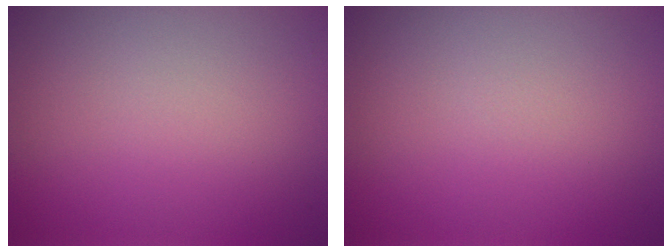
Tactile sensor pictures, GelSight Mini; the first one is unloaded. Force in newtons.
{"total": 0.0}